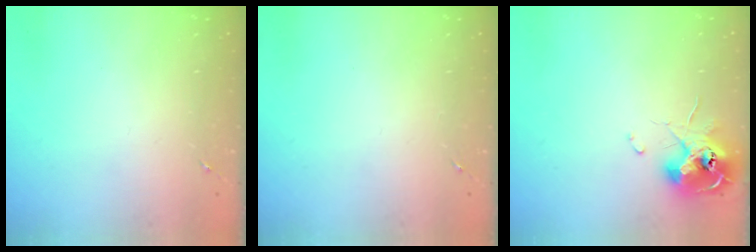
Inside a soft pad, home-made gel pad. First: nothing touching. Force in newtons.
{"total": 0.0}
{"total": 11.3, "press": 11.3, "slide": 0.6}